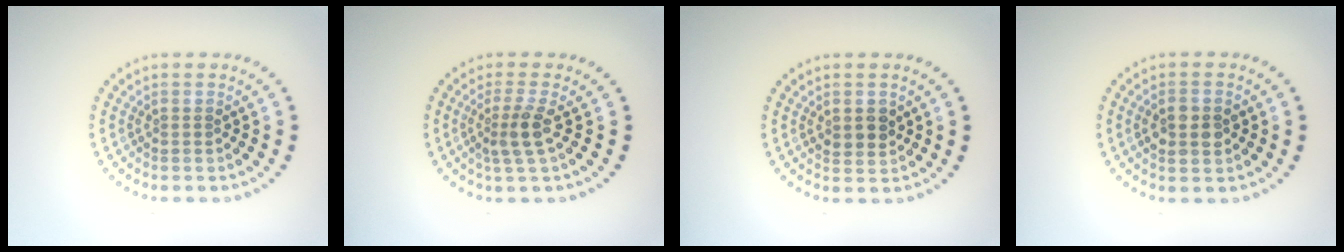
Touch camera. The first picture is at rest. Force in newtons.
{"total": 2.4, "press": 1.8, "slide": 1.6}
{"total": 1.8, "press": 1.8, "slide": 0.4}
{"total": 2.9, "press": 2.9, "slide": 0.1}